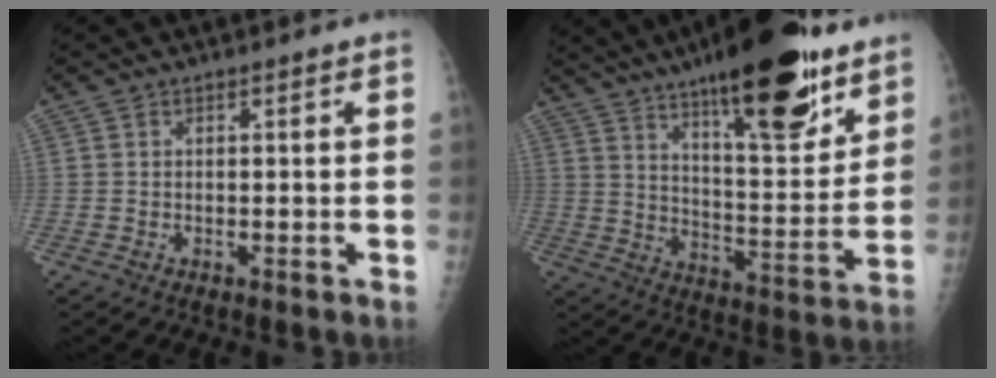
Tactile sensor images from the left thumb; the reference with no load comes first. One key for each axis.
{"total": 23.2, "fx": 14.8, "fy": 6.7, "fz": 16.6, "tx": -0.221, "ty": -0.072, "tz": 0.230}